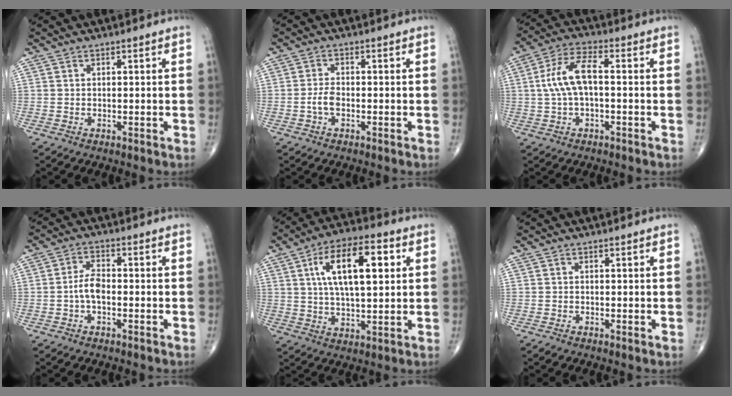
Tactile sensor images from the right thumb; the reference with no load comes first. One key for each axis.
{"total": 2.6, "fx": -0.9, "fy": 1.4, "fz": 2.1, "tx": -0.045, "ty": 0.010, "tz": -0.019}
{"total": 8.8, "fx": 0.1, "fy": 3.8, "fz": 7.9, "tx": -0.173, "ty": 0.030, "tz": -0.001}
{"total": 4.0, "fx": -0.9, "fy": 2.0, "fz": 3.3, "tx": -0.062, "ty": 0.015, "tz": -0.022}
{"total": 15.5, "fx": 4.3, "fy": 6.5, "fz": 13.4, "tx": -0.215, "ty": 0.004, "tz": 0.070}
{"total": 0.8, "fx": -0.4, "fy": 0.3, "fz": 0.6, "tx": -0.015, "ty": -0.004, "tz": -0.012}